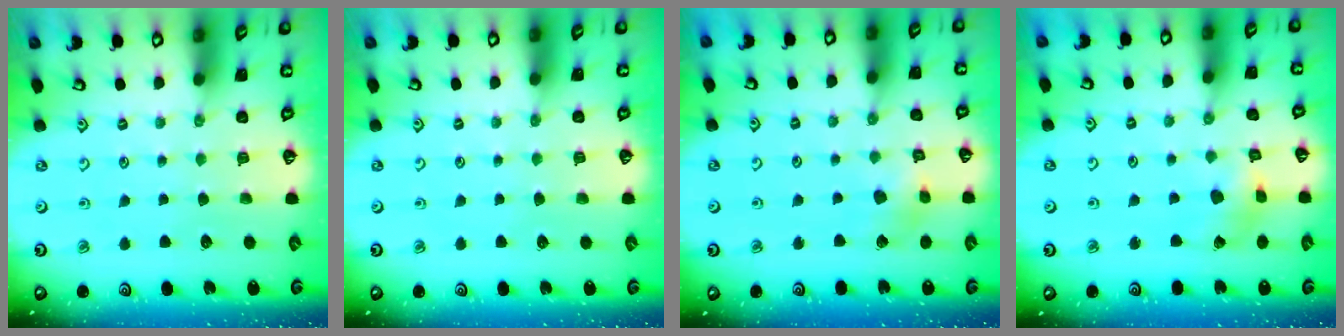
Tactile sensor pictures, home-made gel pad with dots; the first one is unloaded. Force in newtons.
{"total": 0.0}
{"total": 5.8, "press": 5.8, "slide": 0.4}
{"total": 4.6, "press": 4.6, "slide": 0.5}